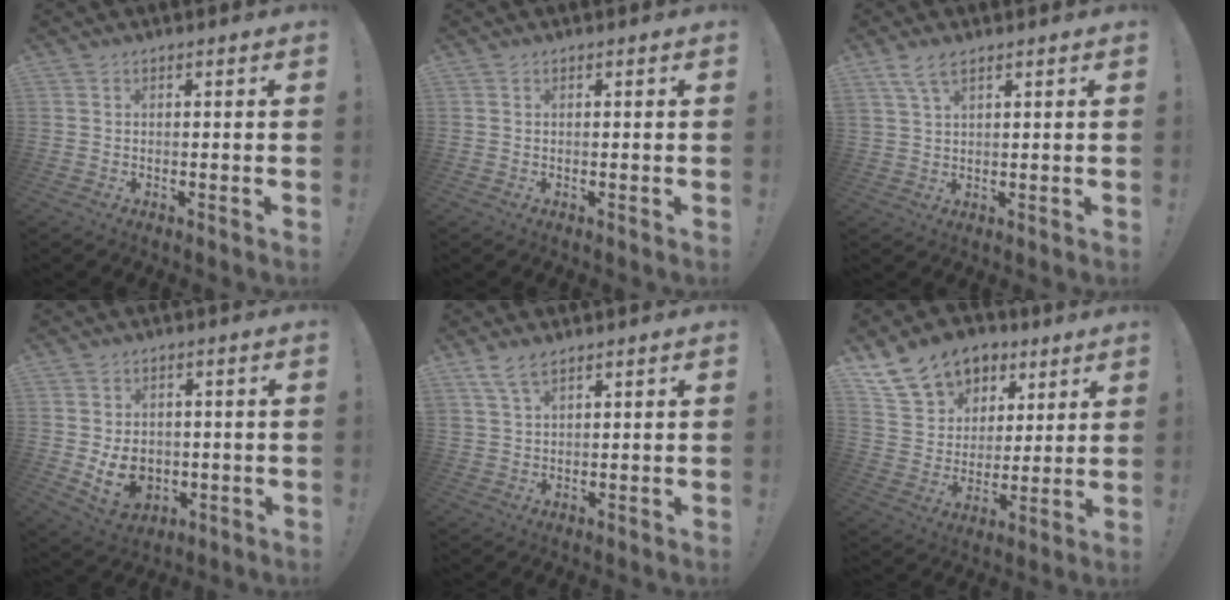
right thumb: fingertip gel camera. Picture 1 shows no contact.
{"total": 0.0}
{"total": 5.4, "force": [3.6, 2.0, 3.6], "torque": [-0.066, -0.010, 0.068]}
{"total": 9.0, "force": [-0.9, 7.3, 5.1], "torque": [-0.092, 0.002, -0.010]}
{"total": 5.7, "force": [4.3, 2.3, 3.1], "torque": [-0.062, -0.014, 0.082]}
{"total": 15.6, "force": [9.5, 11.2, 5.2], "torque": [-0.086, -0.056, 0.191]}